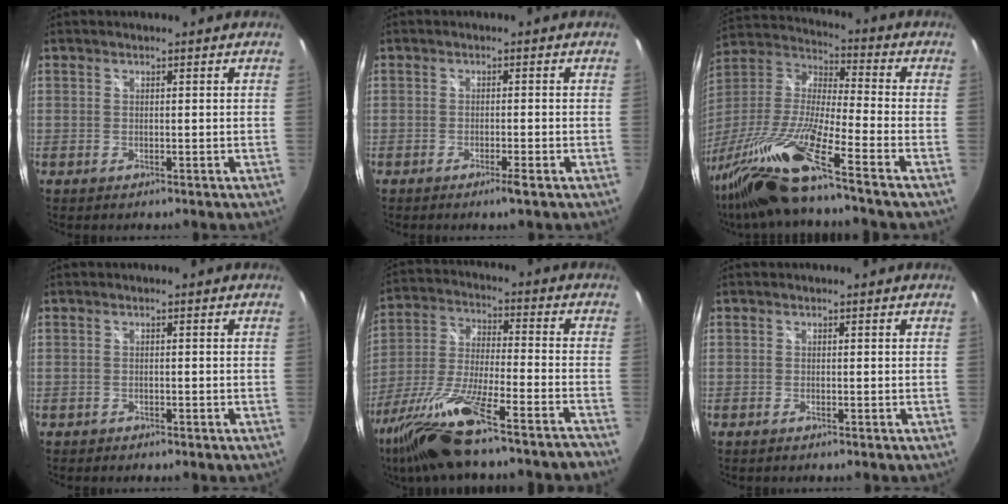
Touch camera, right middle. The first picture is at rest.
{"total": 2.1, "force": [-1.4, -0.3, 1.6], "torque": [-0.033, -0.002, -0.023]}
{"total": 19.8, "force": [-13.9, -0.5, 14.1], "torque": [-0.268, -0.047, -0.268]}
{"total": 1.0, "force": [-0.9, 0.4, 0.3], "torque": [-0.010, 0.000, -0.013]}
{"total": 19.5, "force": [-15.4, 0.9, 11.9], "torque": [-0.245, -0.043, -0.268]}
{"total": 0.6, "force": [-0.4, 0.0, 0.4], "torque": [-0.005, -0.001, -0.010]}